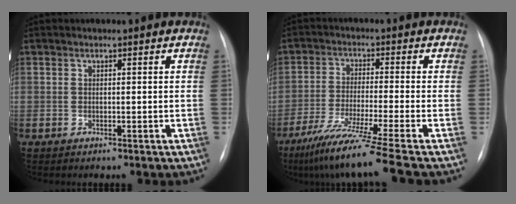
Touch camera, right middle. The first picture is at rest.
{"total": 12.9, "force": [-9.5, -2.4, 8.3], "torque": [-0.145, -0.048, -0.158]}